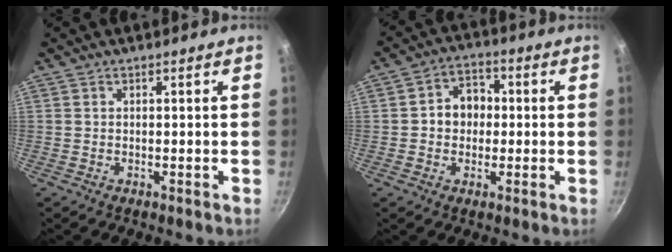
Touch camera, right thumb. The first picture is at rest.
{"total": 7.2, "force": [0.0, 6.0, 4.0], "torque": [-0.023, 0.015, -0.009]}